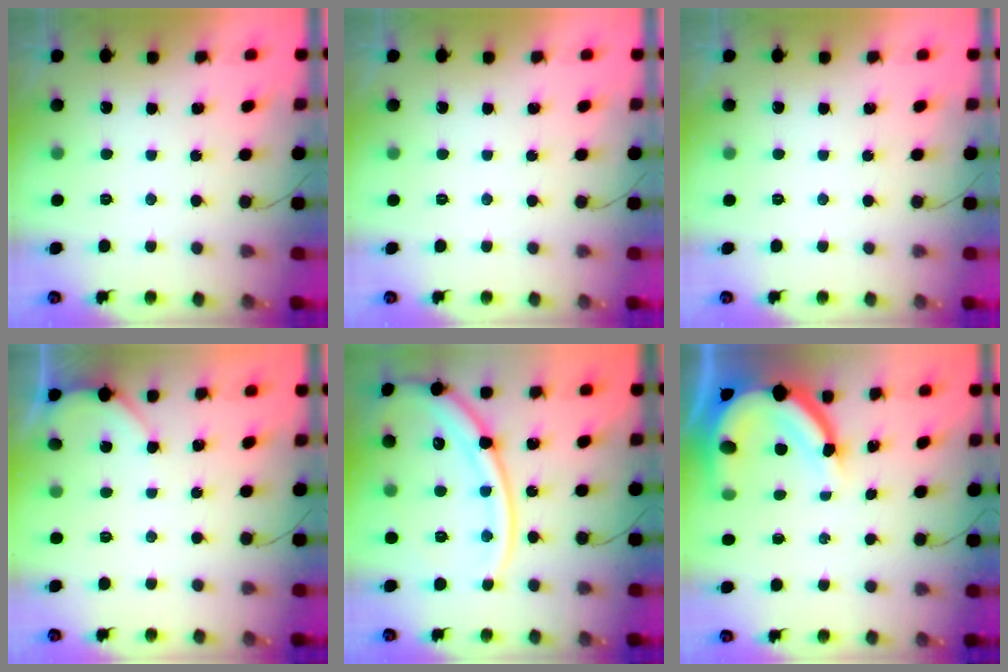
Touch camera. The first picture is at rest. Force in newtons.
{"total": 0.0}
{"total": 0.0}
{"total": 2.1, "press": 2.1, "slide": 0.2}
{"total": 17.2, "press": 17.1, "slide": 1.8}
{"total": 12.6, "press": 12.5, "slide": 1.4}